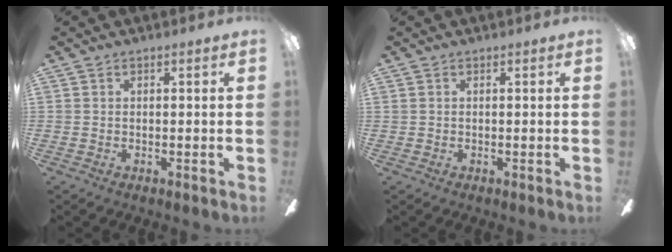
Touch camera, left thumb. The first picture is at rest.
{"total": 0.0}